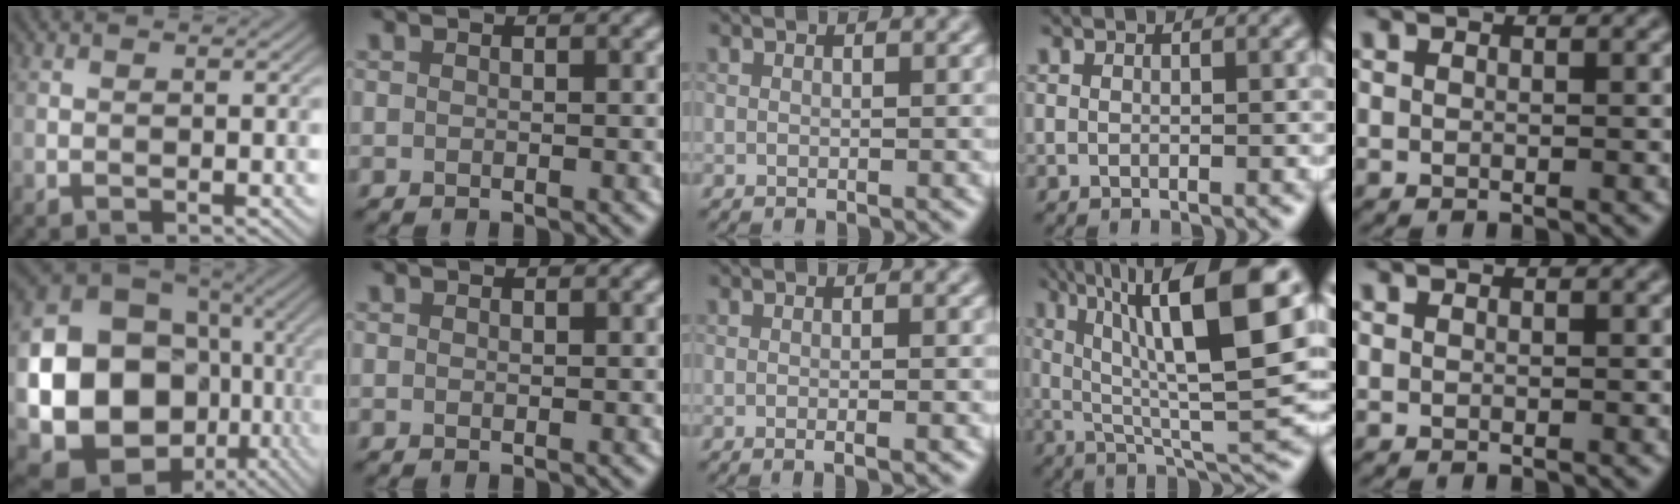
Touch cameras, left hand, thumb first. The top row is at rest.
{"thumb": {"total": 21.6, "force": [-3.2, 18.5, 10.7], "torque": [-0.224, -0.059, -0.044]}, "middle": {"total": 1.4, "force": [-0.7, 0.1, 1.2], "torque": [-0.020, 0.003, -0.007]}, "ring": {"total": 13.0, "force": [4.5, 3.1, 11.8], "torque": [-0.187, 0.015, 0.080]}}